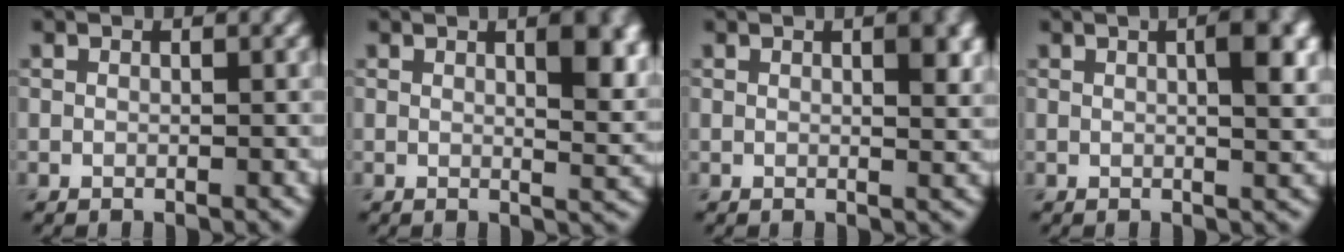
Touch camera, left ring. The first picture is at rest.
{"total": 4.9, "force": [1.9, 1.7, 4.2], "torque": [-0.048, -0.002, 0.028]}
{"total": 2.6, "force": [1.0, 0.8, 2.3], "torque": [-0.022, 0.001, 0.015]}
{"total": 4.4, "force": [1.1, 1.2, 4.1], "torque": [-0.049, 0.008, 0.014]}